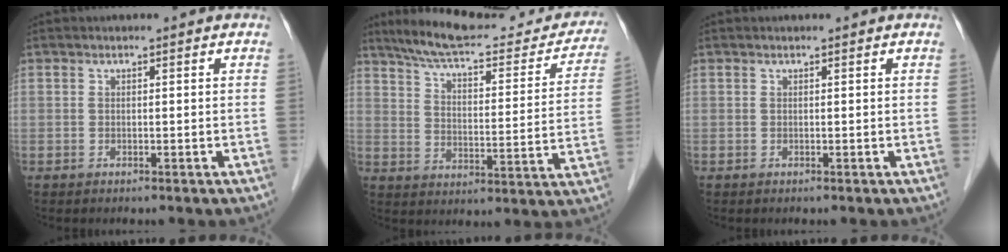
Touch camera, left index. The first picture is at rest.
{"total": 22.7, "force": [20.1, 5.1, 9.3], "torque": [-0.132, -0.007, 0.263]}
{"total": 0.0}